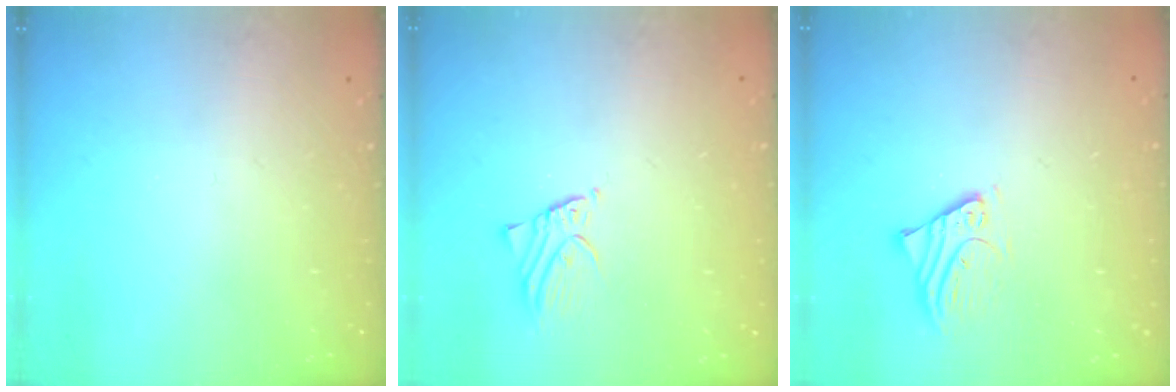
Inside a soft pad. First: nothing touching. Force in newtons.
{"total": 2.3, "press": 2.3, "slide": 0.1}
{"total": 4.0, "press": 3.9, "slide": 0.4}